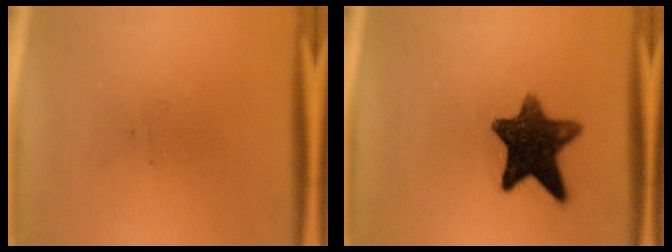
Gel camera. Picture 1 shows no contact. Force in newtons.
{"total": 11.4}